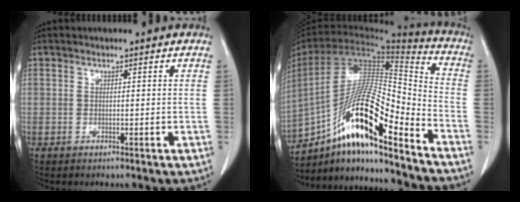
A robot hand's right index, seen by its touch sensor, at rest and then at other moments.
{"total": 20.2, "force": [-12.6, 2.8, 15.6], "torque": [-0.294, 0.003, -0.223]}